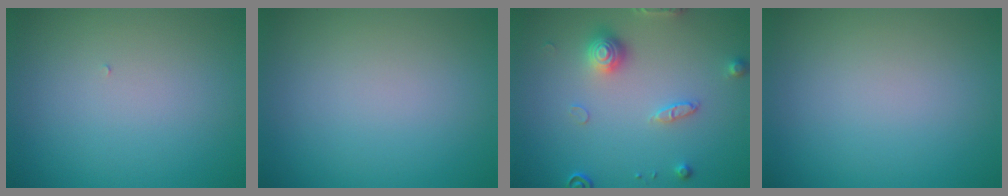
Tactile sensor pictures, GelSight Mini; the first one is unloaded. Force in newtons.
{"total": 0.0}
{"total": 3.1, "press": 3.0, "slide": 0.9}
{"total": 0.0}